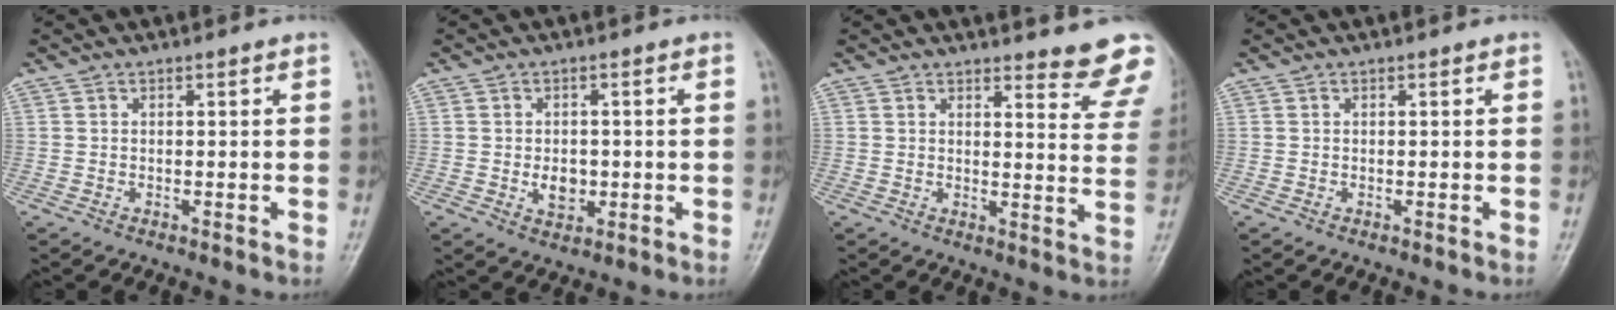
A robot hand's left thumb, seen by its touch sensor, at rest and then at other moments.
{"total": 4.2, "force": [-0.6, 3.1, 2.7], "torque": [-0.028, 0.001, -0.003]}
{"total": 10.1, "force": [9.4, 1.7, 3.1], "torque": [-0.005, -0.086, 0.087]}
{"total": 0.0}